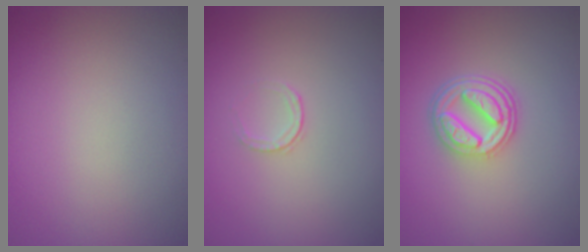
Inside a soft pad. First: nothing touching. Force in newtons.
{"total": 0.7, "press": 0.5, "slide": 0.5}
{"total": 4.6, "press": 3.4, "slide": 3.2}